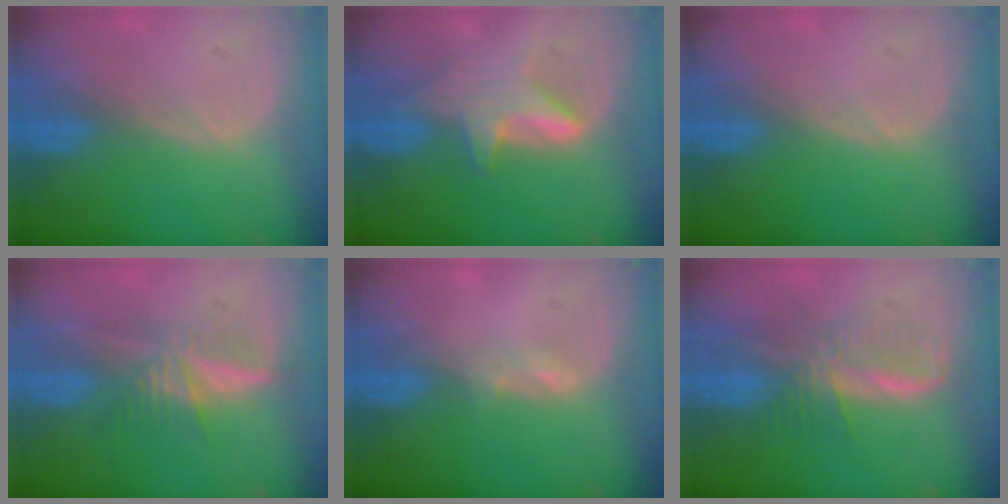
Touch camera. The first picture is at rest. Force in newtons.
{"total": 5.9, "press": 5.9, "slide": 0.5}
{"total": 0.0}
{"total": 5.4, "press": 5.2, "slide": 1.5}
{"total": 1.3, "press": 1.2, "slide": 0.5}
{"total": 6.8, "press": 6.4, "slide": 2.3}